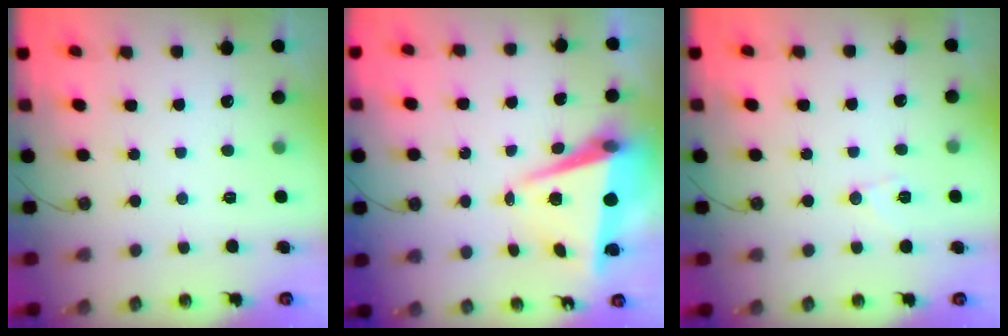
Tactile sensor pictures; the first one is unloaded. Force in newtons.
{"total": 8.0, "press": 7.8, "slide": 1.7}
{"total": 6.6, "press": 6.3, "slide": 1.7}